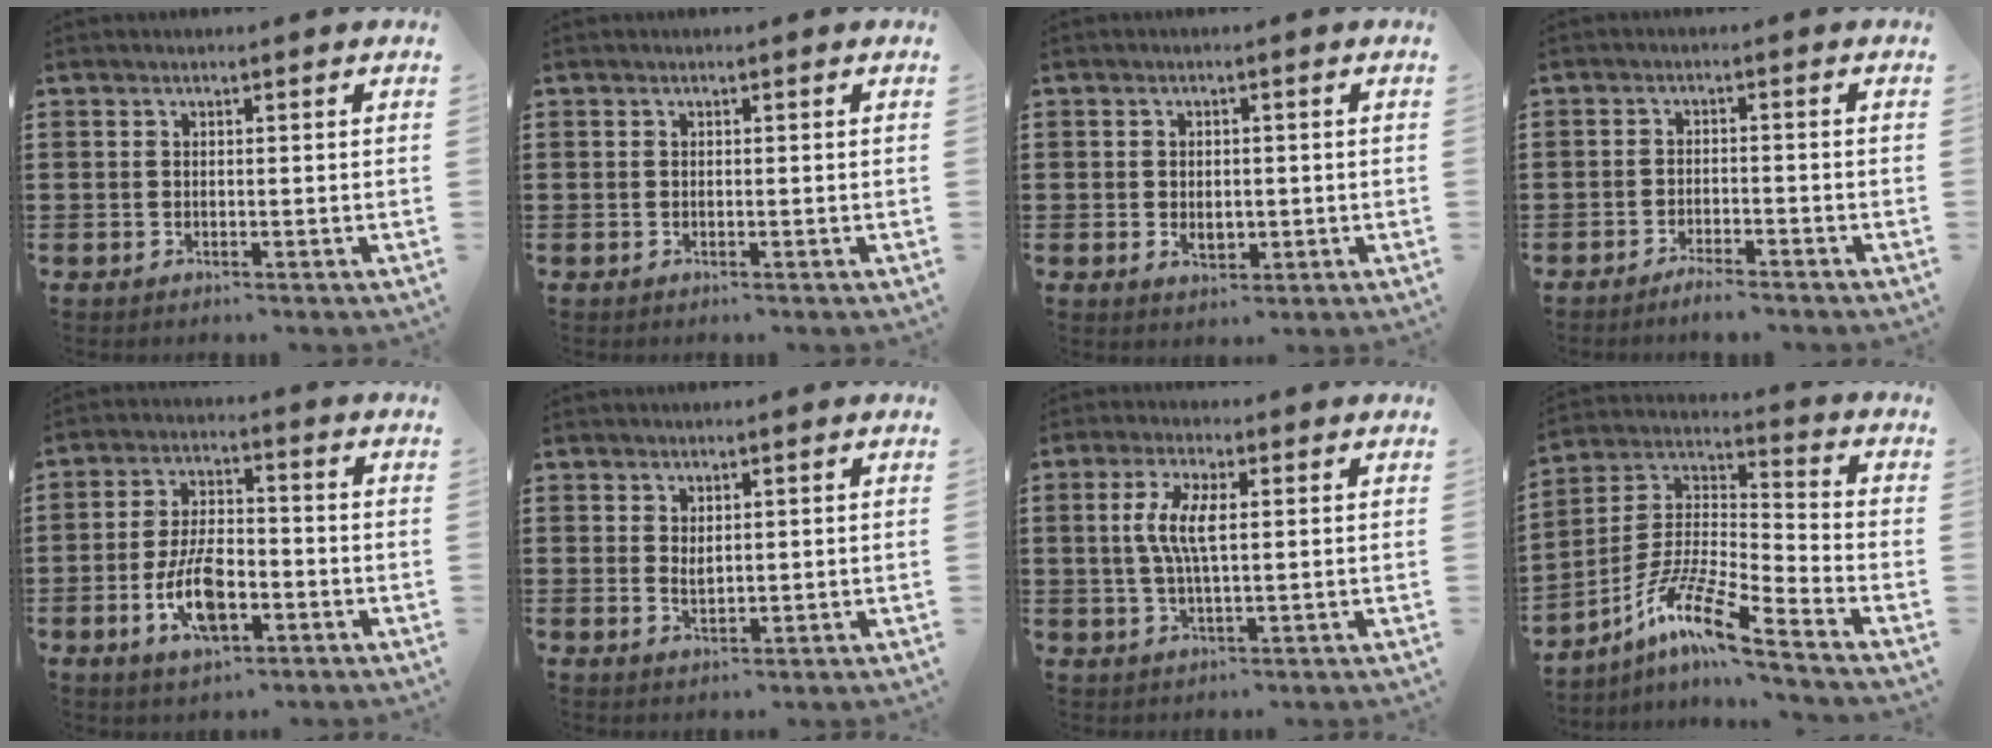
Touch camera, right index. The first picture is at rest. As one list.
[{"total": 0.0}, {"total": 2.7, "force": [-0.4, 1.7, 2.0], "torque": [-0.040, 0.003, -0.007]}, {"total": 2.3, "force": [-2.2, 0.1, 0.6], "torque": [-0.014, 0.004, -0.043]}, {"total": 9.1, "force": [-3.2, 4.2, 7.4], "torque": [-0.160, -0.002, -0.060]}, {"total": 1.6, "force": [0.8, 0.8, 1.2], "torque": [-0.025, 0.003, 0.013]}, {"total": 6.1, "force": [0.8, 1.9, 5.8], "torque": [-0.120, 0.003, 0.010]}, {"total": 11.0, "force": [-8.3, 0.8, 7.1], "torque": [-0.156, -0.008, -0.171]}]